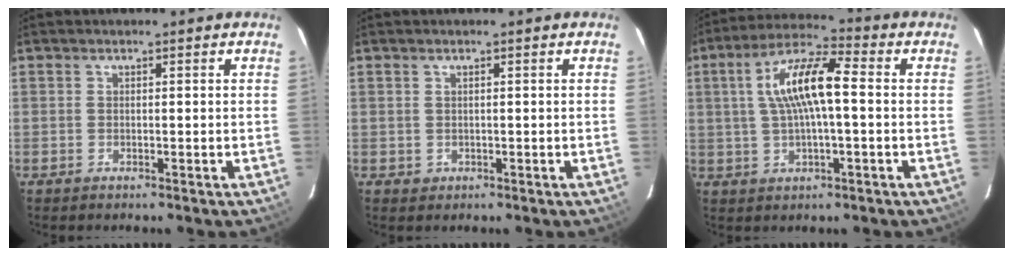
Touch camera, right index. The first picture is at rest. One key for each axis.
{"total": 0.8, "fx": 0.2, "fy": 0.8, "fz": 0.2, "tx": 0.001, "ty": 0.003, "tz": 0.005}
{"total": 11.5, "fx": 1.1, "fy": 2.9, "fz": 11.0, "tx": -0.205, "ty": 0.020, "tz": 0.019}